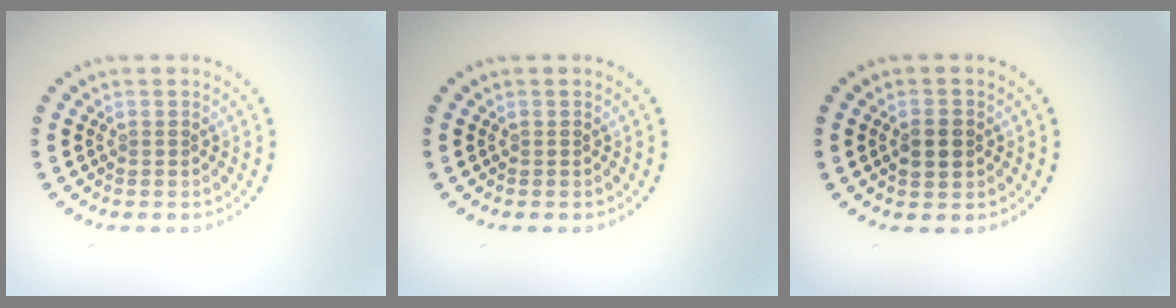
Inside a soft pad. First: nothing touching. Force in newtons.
{"total": 0.0}
{"total": 2.4, "press": 2.4, "slide": 0.1}